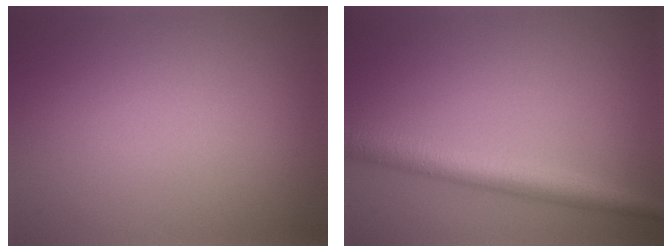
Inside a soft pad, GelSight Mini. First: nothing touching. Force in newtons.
{"total": 4.8, "press": 4.8, "slide": 0.1}